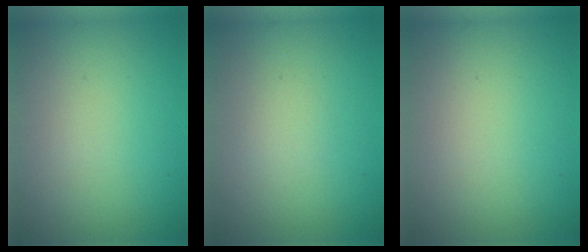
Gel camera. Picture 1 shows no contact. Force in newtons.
{"total": 0.9, "press": 0.9, "slide": 0.1}
{"total": 0.0}